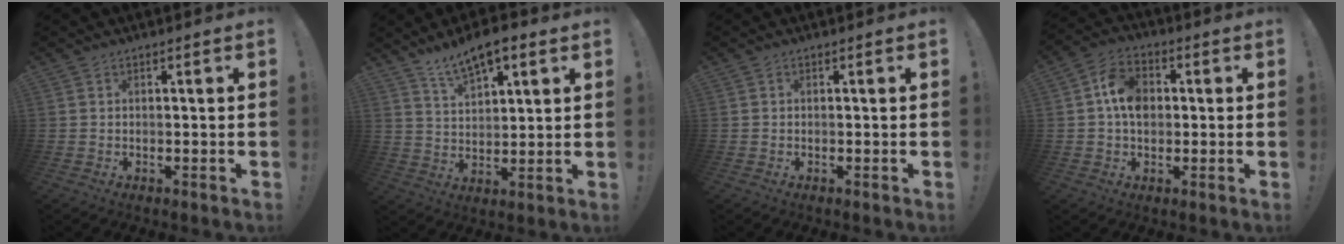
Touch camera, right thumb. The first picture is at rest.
{"total": 9.6, "force": [6.9, 4.1, 5.2], "torque": [-0.085, -0.036, 0.126]}
{"total": 0.0}
{"total": 10.1, "force": [1.2, 7.6, 6.6], "torque": [-0.110, 0.013, 0.026]}